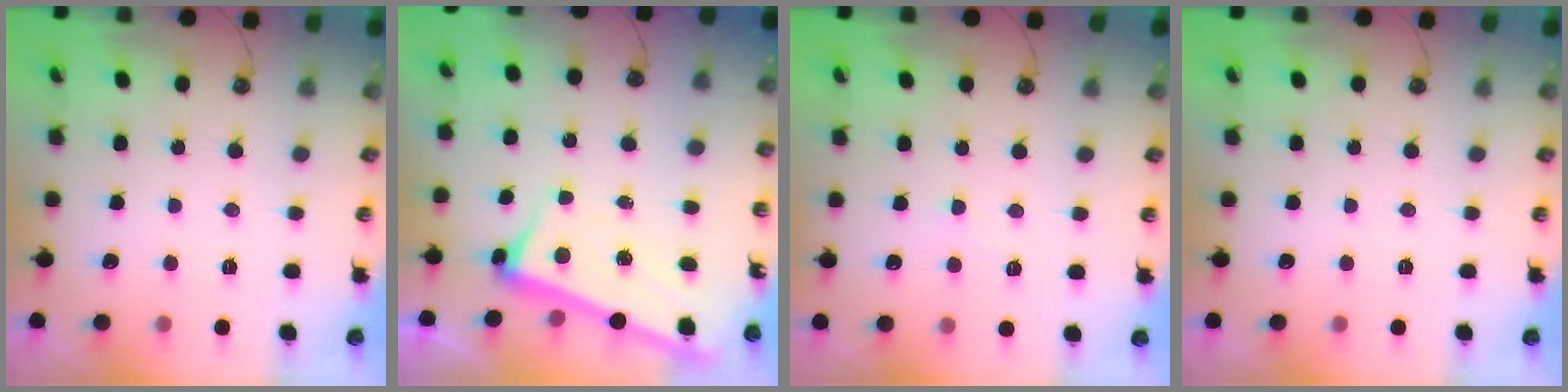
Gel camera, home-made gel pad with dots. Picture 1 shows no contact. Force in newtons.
{"total": 2.5, "press": 2.4, "slide": 0.6}
{"total": 0.5, "press": 0.5, "slide": 0.2}
{"total": 0.0}